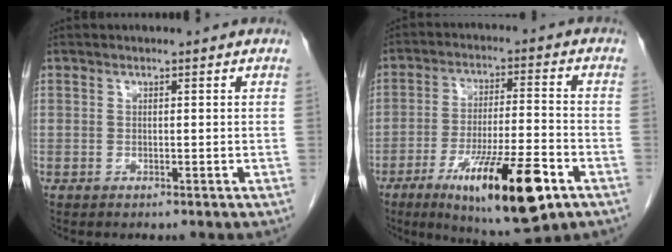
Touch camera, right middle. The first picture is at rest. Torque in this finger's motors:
{"motor_torque": [1.61, -0.53, 0.30, 0.13]}